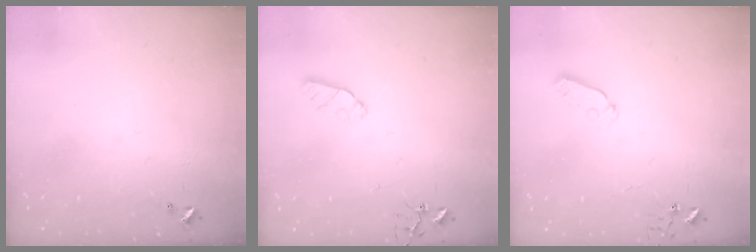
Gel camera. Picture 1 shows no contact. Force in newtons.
{"total": 6.2, "press": 6.2, "slide": 0.0}
{"total": 5.0, "press": 5.0, "slide": 0.4}